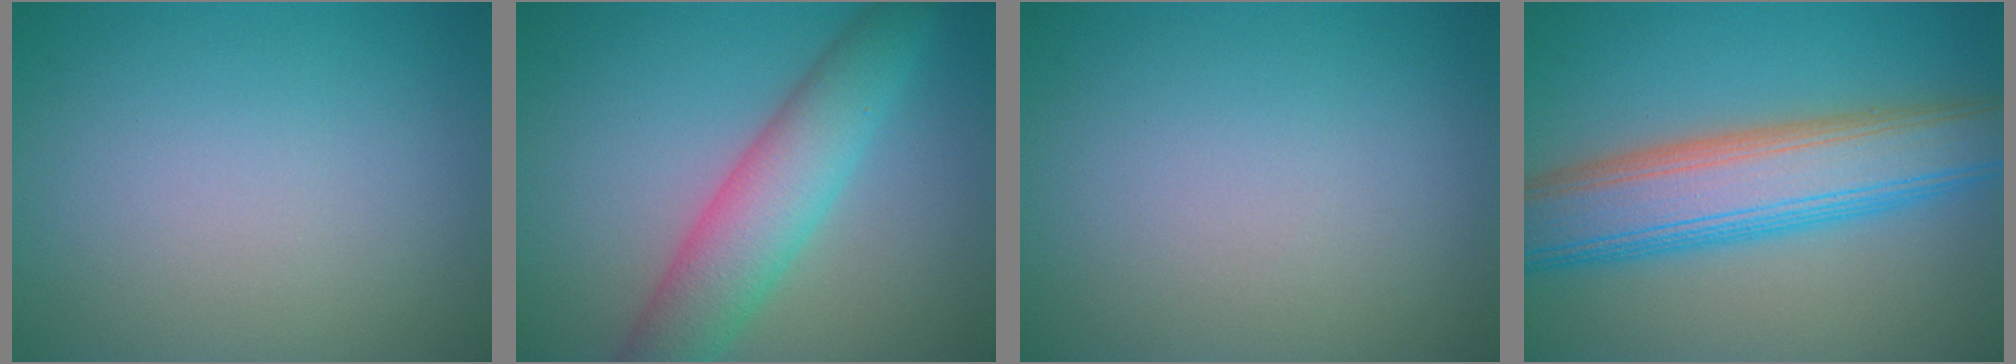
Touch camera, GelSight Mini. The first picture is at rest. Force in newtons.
{"total": 6.1, "press": 6.1, "slide": 0.1}
{"total": 0.0}
{"total": 9.1, "press": 9.1, "slide": 0.2}